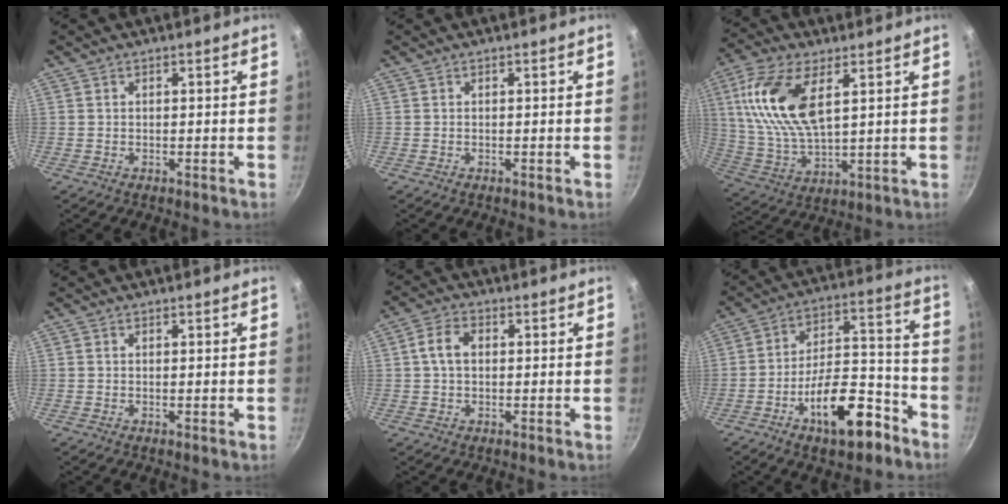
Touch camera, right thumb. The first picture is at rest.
{"total": 0.0}
{"total": 15.9, "force": [5.2, 7.5, 13.0], "torque": [-0.255, -0.014, 0.105]}
{"total": 0.0}
{"total": 4.9, "force": [0.5, 3.4, 3.5], "torque": [-0.062, 0.012, 0.002]}
{"total": 16.6, "force": [-9.1, 7.1, 12.0], "torque": [-0.154, 0.078, -0.136]}